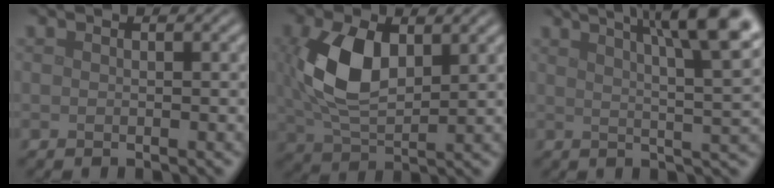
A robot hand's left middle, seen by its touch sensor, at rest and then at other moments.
{"total": 7.1, "force": [1.6, 4.2, 5.6], "torque": [-0.129, -0.001, 0.036]}
{"total": 11.4, "force": [5.6, 3.0, 9.4], "torque": [-0.095, 0.034, 0.067]}